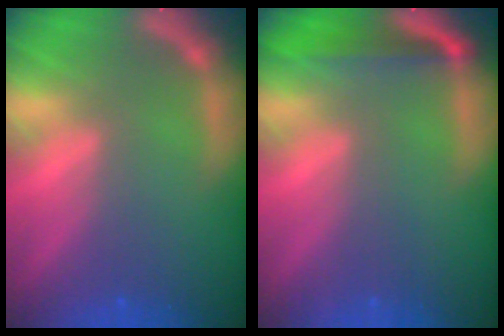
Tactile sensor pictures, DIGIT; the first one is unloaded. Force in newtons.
{"total": 3.5}